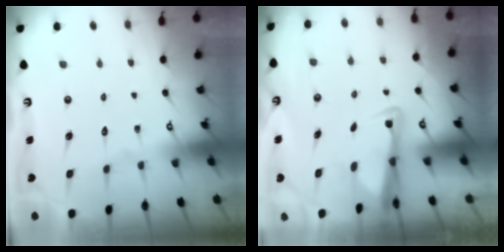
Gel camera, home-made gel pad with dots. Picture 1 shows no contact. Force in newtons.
{"total": 3.1, "press": 3.0, "slide": 0.7}